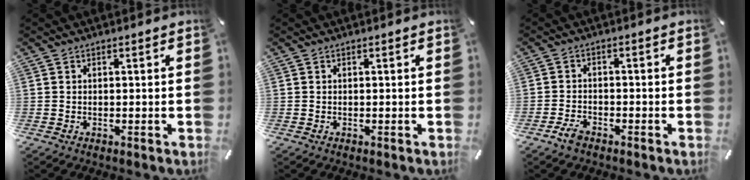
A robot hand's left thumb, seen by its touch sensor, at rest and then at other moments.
{"total": 0.0}
{"total": 3.4, "force": [-2.4, 1.6, 1.8], "torque": [-0.043, 0.010, -0.049]}